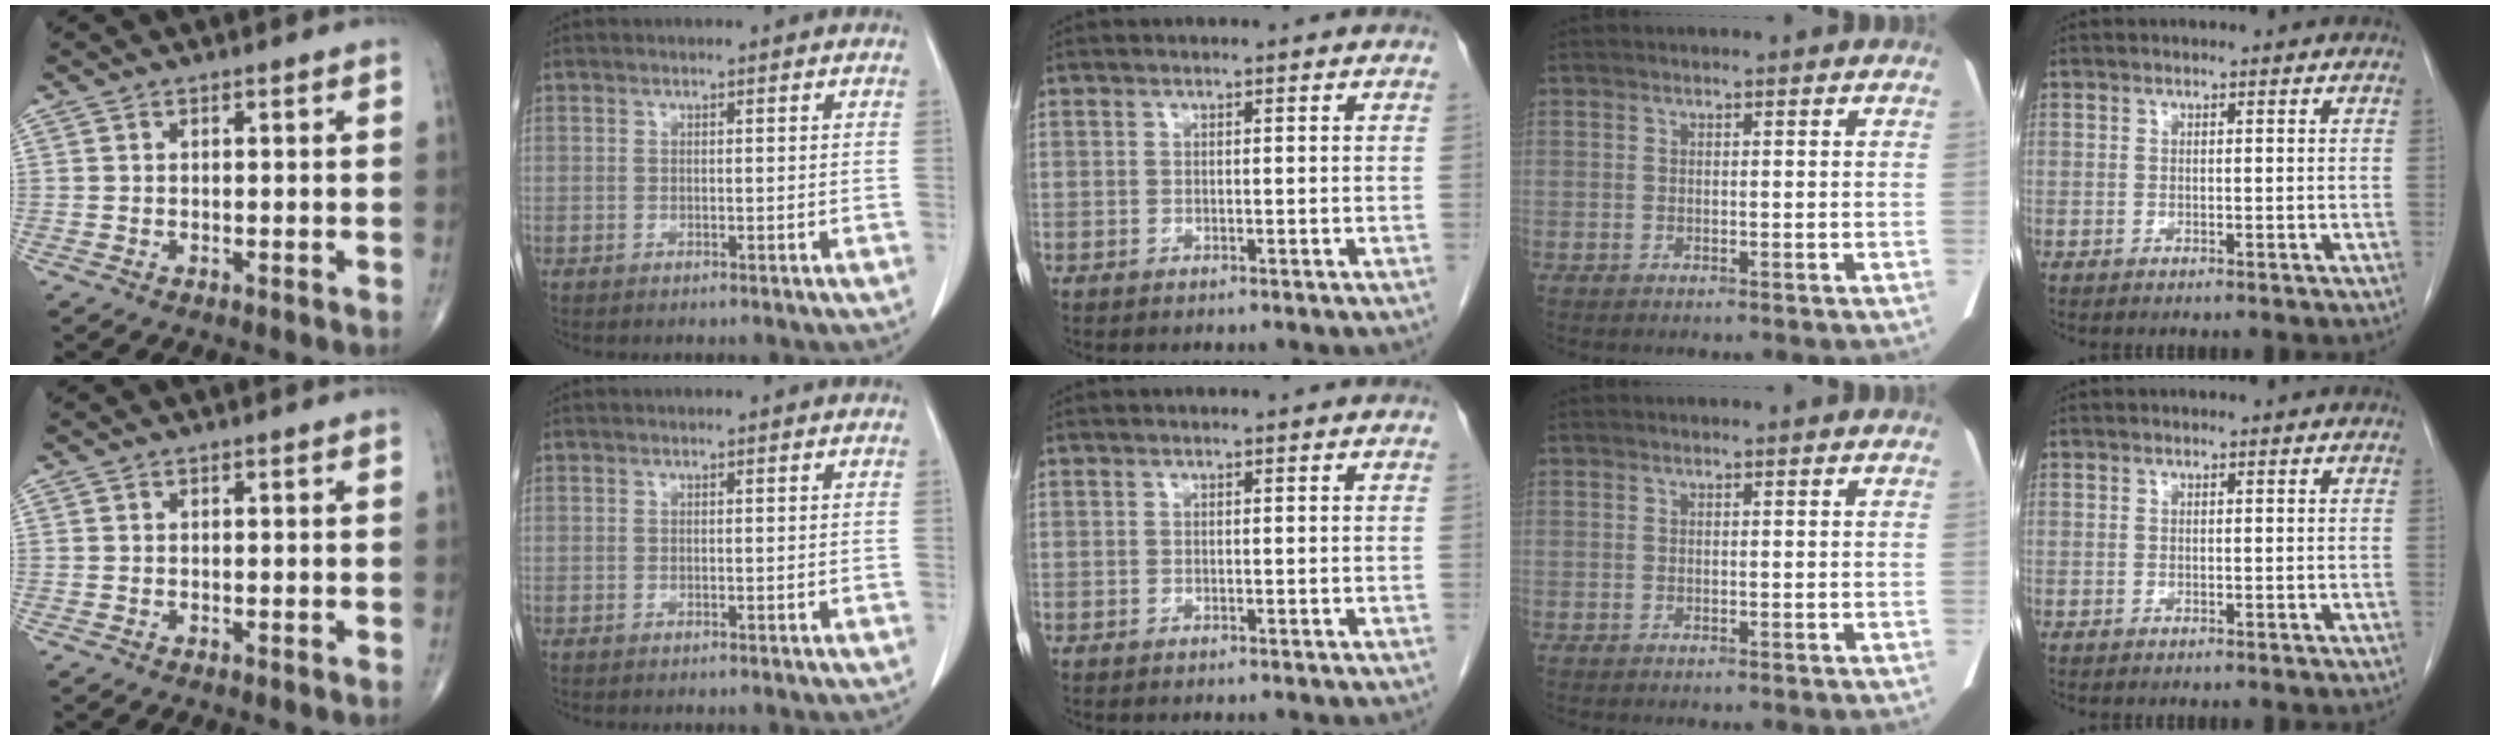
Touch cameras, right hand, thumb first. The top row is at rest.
{}